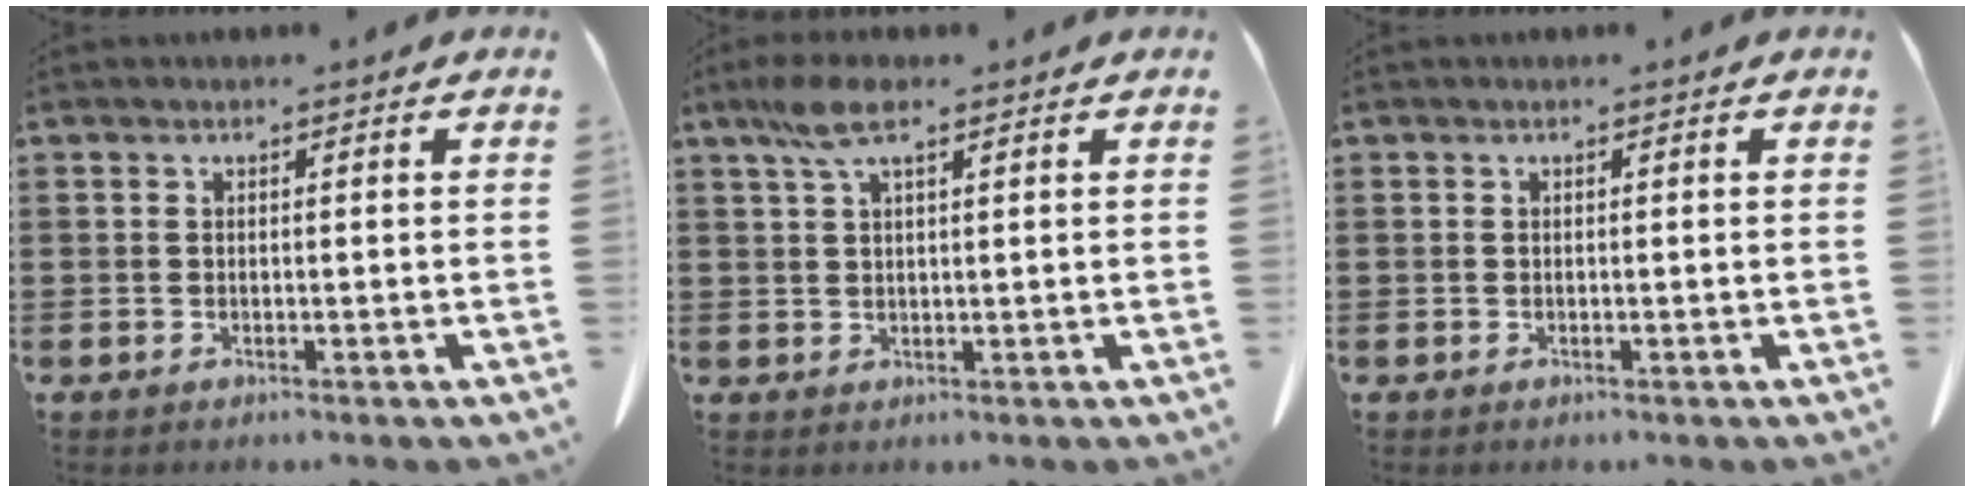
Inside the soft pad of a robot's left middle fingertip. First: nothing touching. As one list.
[{"total": 5.5, "force": [2.8, 1.5, 4.4], "torque": [-0.101, 0.003, 0.048]}, {"total": 0.0}]